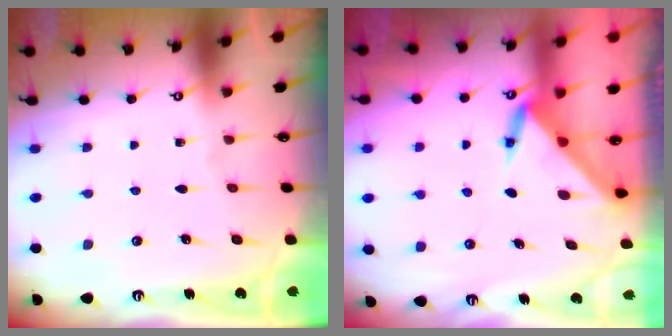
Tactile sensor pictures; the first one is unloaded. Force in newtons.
{"total": 3.4, "press": 3.4, "slide": 0.1}